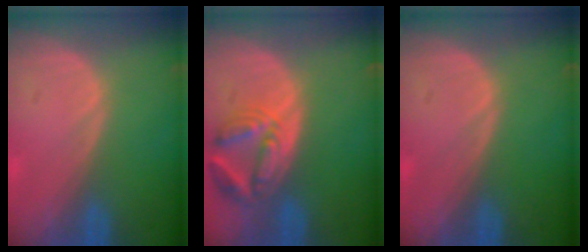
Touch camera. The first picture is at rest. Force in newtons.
{"total": 7.6, "press": 6.8, "slide": 3.4}
{"total": 0.0}